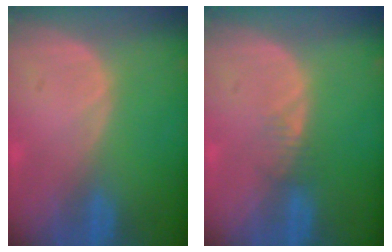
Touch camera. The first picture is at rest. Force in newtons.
{"total": 1.5, "press": 1.5, "slide": 0.2}